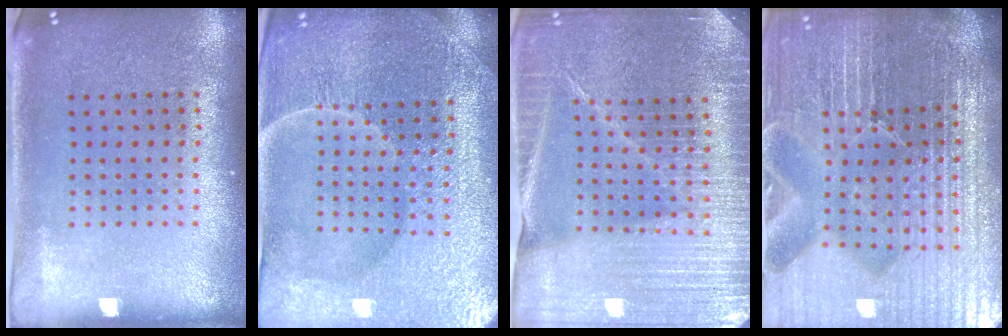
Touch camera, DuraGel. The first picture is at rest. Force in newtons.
{"total": 5.2, "press": 4.9, "slide": 1.7}
{"total": 4.3, "press": 4.1, "slide": 1.5}
{"total": 7.2, "press": 6.3, "slide": 3.4}